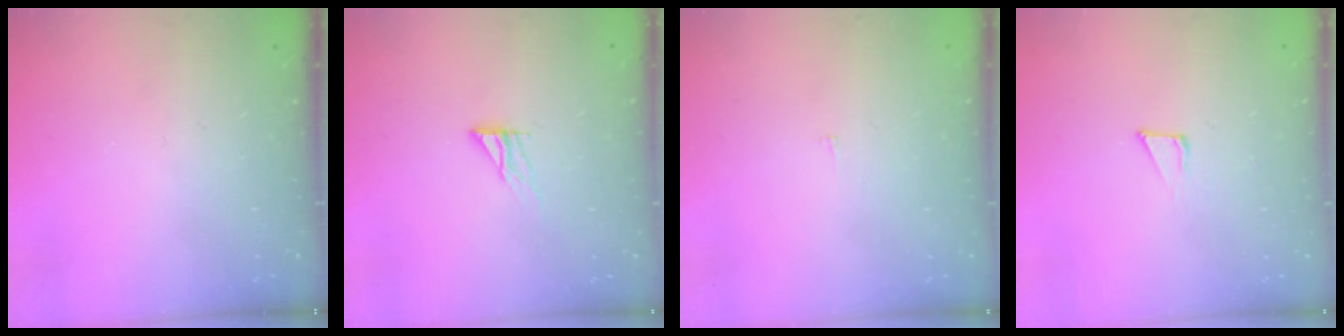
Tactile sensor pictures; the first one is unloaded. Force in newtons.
{"total": 6.3, "press": 6.3, "slide": 0.6}
{"total": 1.9, "press": 1.9, "slide": 0.1}
{"total": 5.5, "press": 5.4, "slide": 0.8}